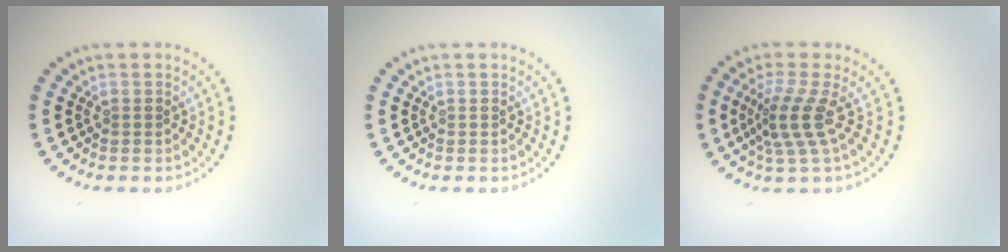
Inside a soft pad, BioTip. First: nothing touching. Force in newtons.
{"total": 0.0}
{"total": 3.5, "press": 2.4, "slide": 2.5}